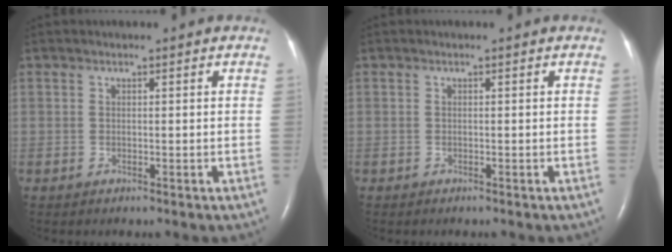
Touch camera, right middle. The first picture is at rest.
{"total": 0.0}